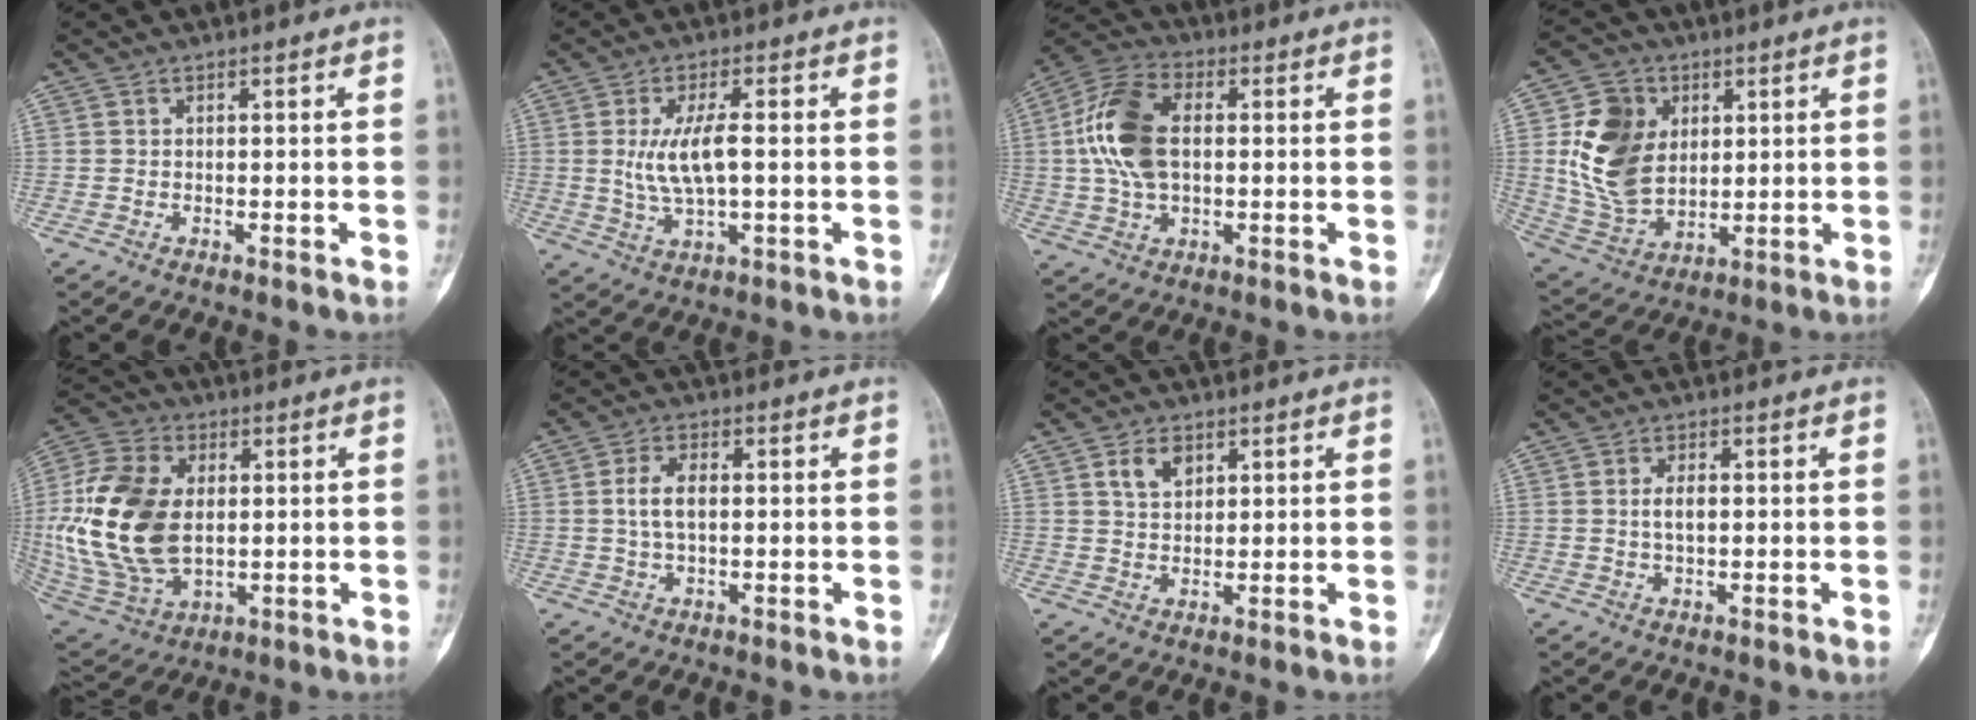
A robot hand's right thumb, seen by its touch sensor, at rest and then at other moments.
{"total": 7.8, "force": [0.4, 2.5, 7.4], "torque": [-0.157, 0.001, 0.011]}
{"total": 13.6, "force": [1.3, 8.0, 10.9], "torque": [-0.222, 0.019, 0.021]}
{"total": 15.2, "force": [3.0, 11.3, 9.8], "torque": [-0.151, -0.012, 0.068]}
{"total": 22.0, "force": [0.9, 14.1, 16.9], "torque": [-0.349, -0.010, 0.027]}
{"total": 4.7, "force": [0.3, 2.3, 4.1], "torque": [-0.085, 0.004, 0.006]}
{"total": 4.5, "force": [2.1, 3.0, 2.7], "torque": [-0.036, -0.009, 0.040]}
{"total": 2.8, "force": [0.2, 1.3, 2.5], "torque": [-0.045, -0.001, 0.004]}